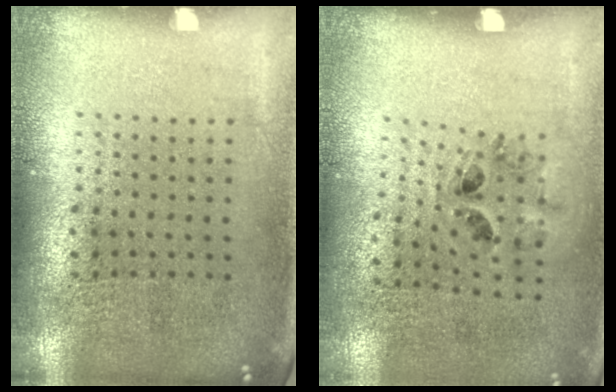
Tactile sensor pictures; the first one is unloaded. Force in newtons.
{"total": 1.2, "press": 0.8, "slide": 0.9}